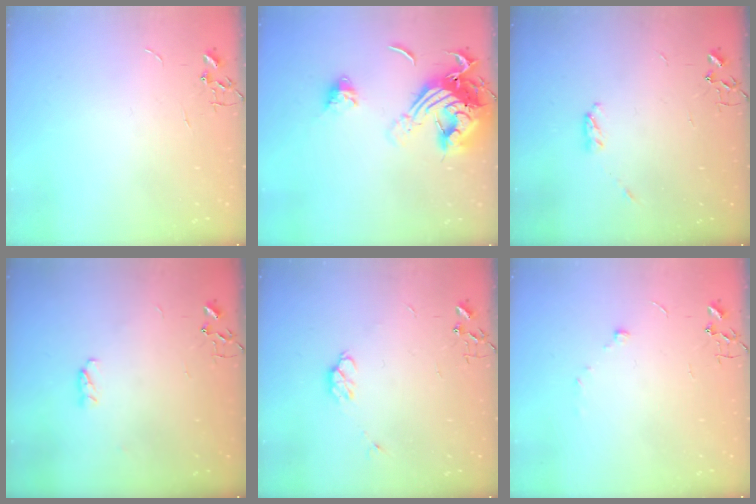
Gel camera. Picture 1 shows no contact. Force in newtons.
{"total": 19.1, "press": 19.0, "slide": 1.8}
{"total": 3.7, "press": 3.7, "slide": 0.6}
{"total": 3.5, "press": 3.3, "slide": 1.1}
{"total": 6.2, "press": 6.0, "slide": 1.5}
{"total": 6.4, "press": 6.3, "slide": 0.7}